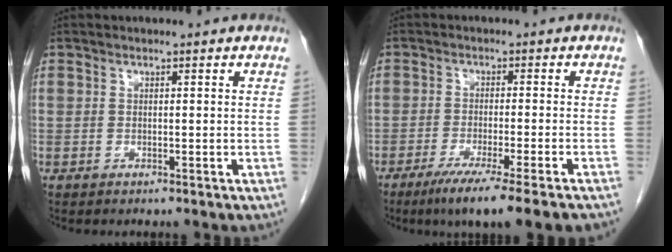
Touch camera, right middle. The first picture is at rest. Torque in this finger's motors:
{"motor_torque": [1.17, -0.96, 0.16, 0.10]}